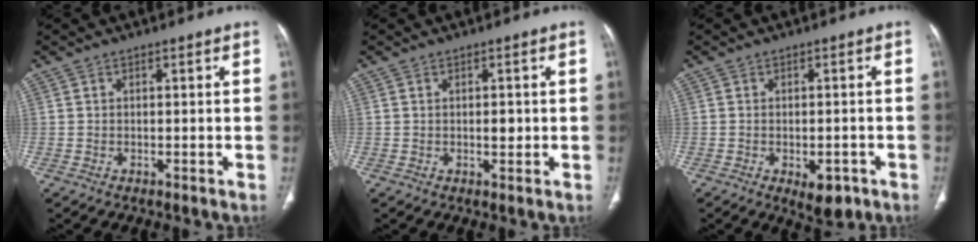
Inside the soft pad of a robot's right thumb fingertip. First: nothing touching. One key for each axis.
{"total": 1.8, "fx": 0.0, "fy": 1.0, "fz": 1.5, "tx": -0.019, "ty": -0.001, "tz": 0.000}
{"total": 5.1, "fx": -2.3, "fy": 2.6, "fz": 3.7, "tx": -0.038, "ty": 0.007, "tz": -0.020}